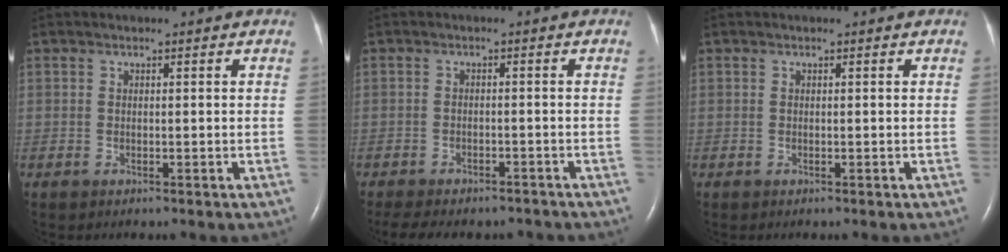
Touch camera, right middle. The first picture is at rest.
{"total": 11.0, "force": [-9.6, 3.7, 3.9], "torque": [-0.078, 0.000, -0.124]}
{"total": 0.0}